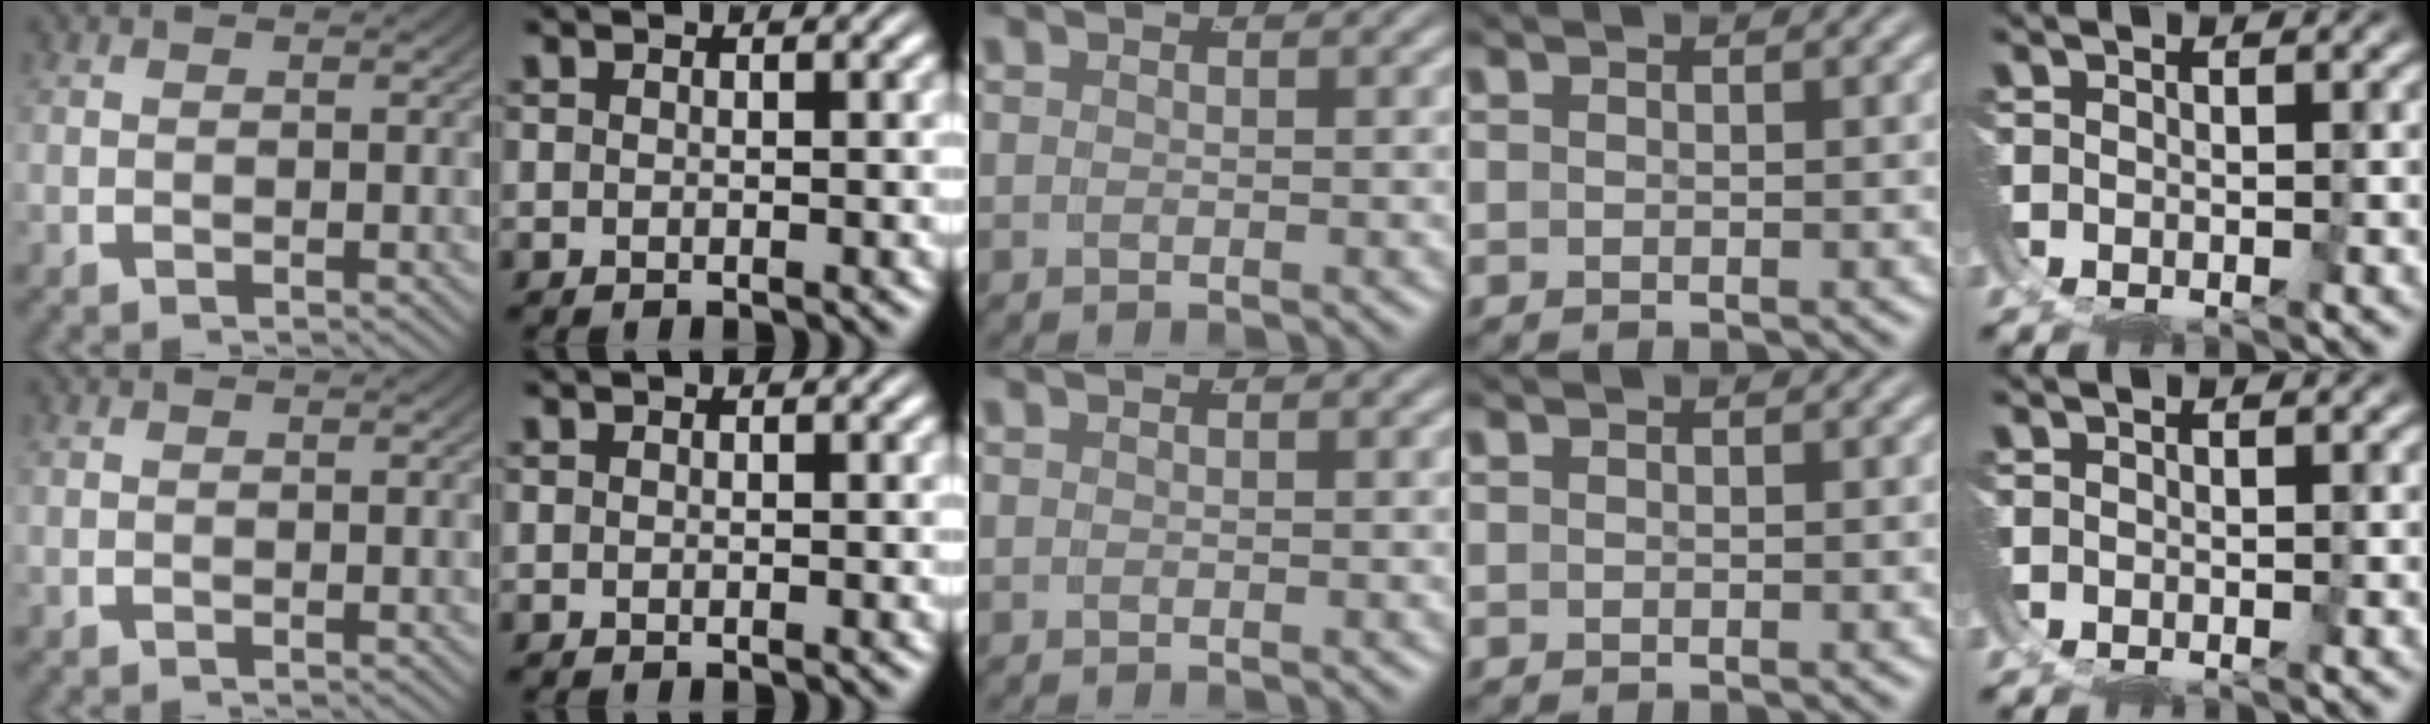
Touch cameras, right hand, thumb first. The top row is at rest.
{}